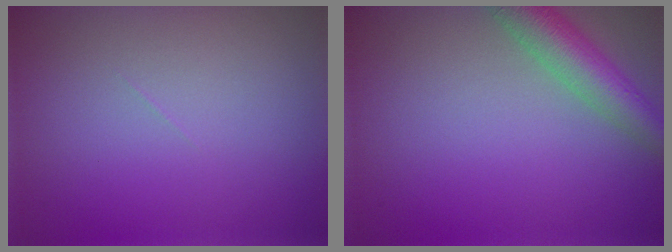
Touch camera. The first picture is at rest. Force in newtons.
{"total": 4.8, "press": 4.7, "slide": 0.3}